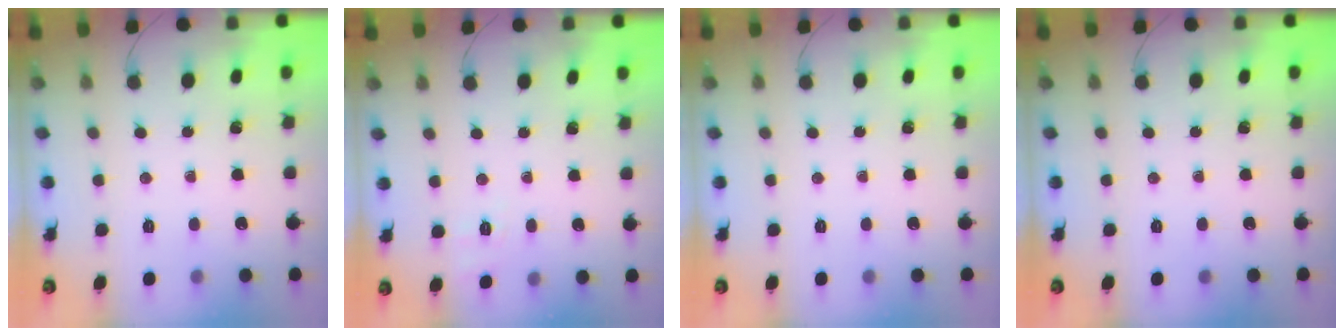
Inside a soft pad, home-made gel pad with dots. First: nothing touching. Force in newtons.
{"total": 1.9, "press": 0.6, "slide": 1.8}
{"total": 0.0}
{"total": 0.0}